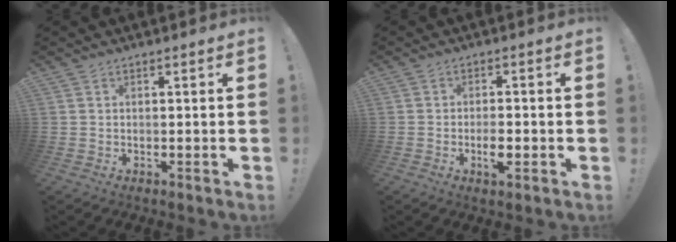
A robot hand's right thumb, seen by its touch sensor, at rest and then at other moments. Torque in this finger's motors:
{"motor_torque": [0.63, 0.73, 0.64, -0.17, -0.01]}